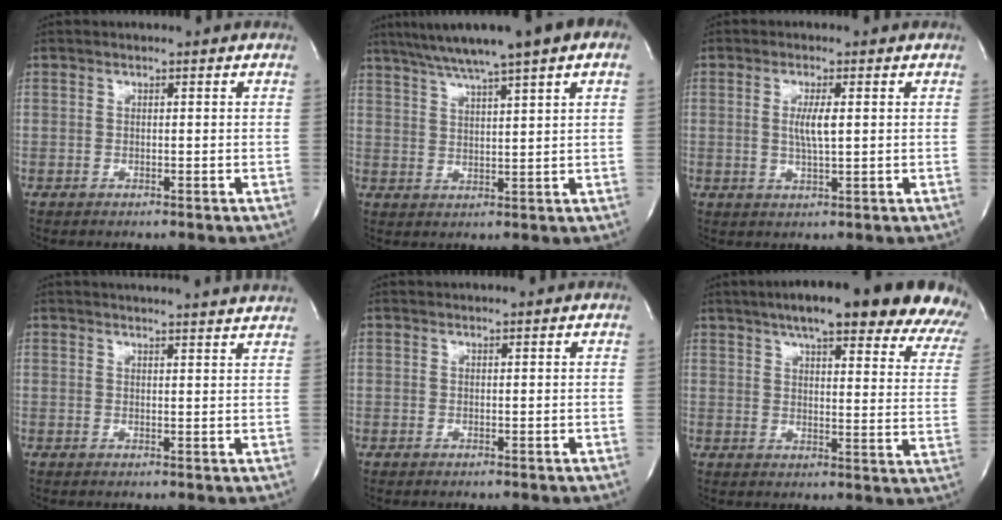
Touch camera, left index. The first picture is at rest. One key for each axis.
{"total": 12.5, "fx": 8.4, "fy": 0.5, "fz": 9.2, "tx": -0.149, "ty": 0.034, "tz": 0.120}
{"total": 3.5, "fx": 0.1, "fy": 0.2, "fz": 3.5, "tx": -0.069, "ty": -0.010, "tz": 0.002}
{"total": 14.4, "fx": 13.8, "fy": 0.0, "fz": 4.0, "tx": -0.056, "ty": -0.014, "tz": 0.159}
{"total": 1.2, "fx": 1.2, "fy": -0.2, "fz": 0.1, "tx": -0.002, "ty": 0.013, "tz": 0.021}
{"total": 26.5, "fx": 21.4, "fy": 3.9, "fz": 15.1, "tx": -0.179, "ty": -0.031, "tz": 0.246}